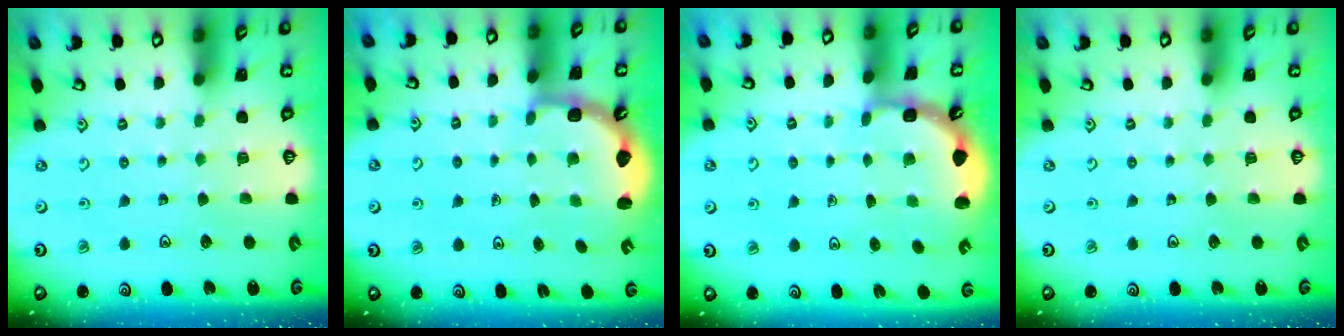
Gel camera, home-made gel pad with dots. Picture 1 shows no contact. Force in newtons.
{"total": 3.3, "press": 2.5, "slide": 2.2}
{"total": 2.0, "press": 1.8, "slide": 0.8}
{"total": 0.0}